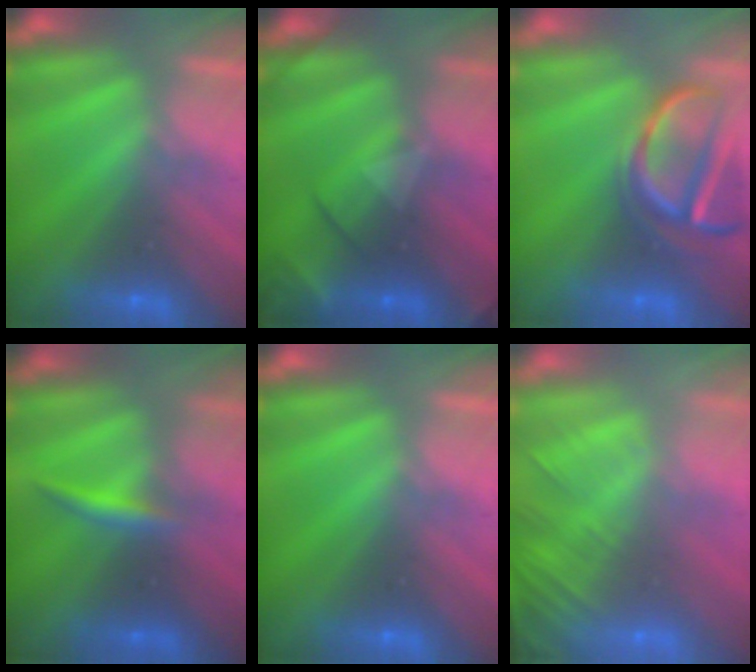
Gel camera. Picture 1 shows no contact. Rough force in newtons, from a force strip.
{"total": 2.4}
{"total": 3.9}
{"total": 2.4}
{"total": 0.0}
{"total": 9.7}